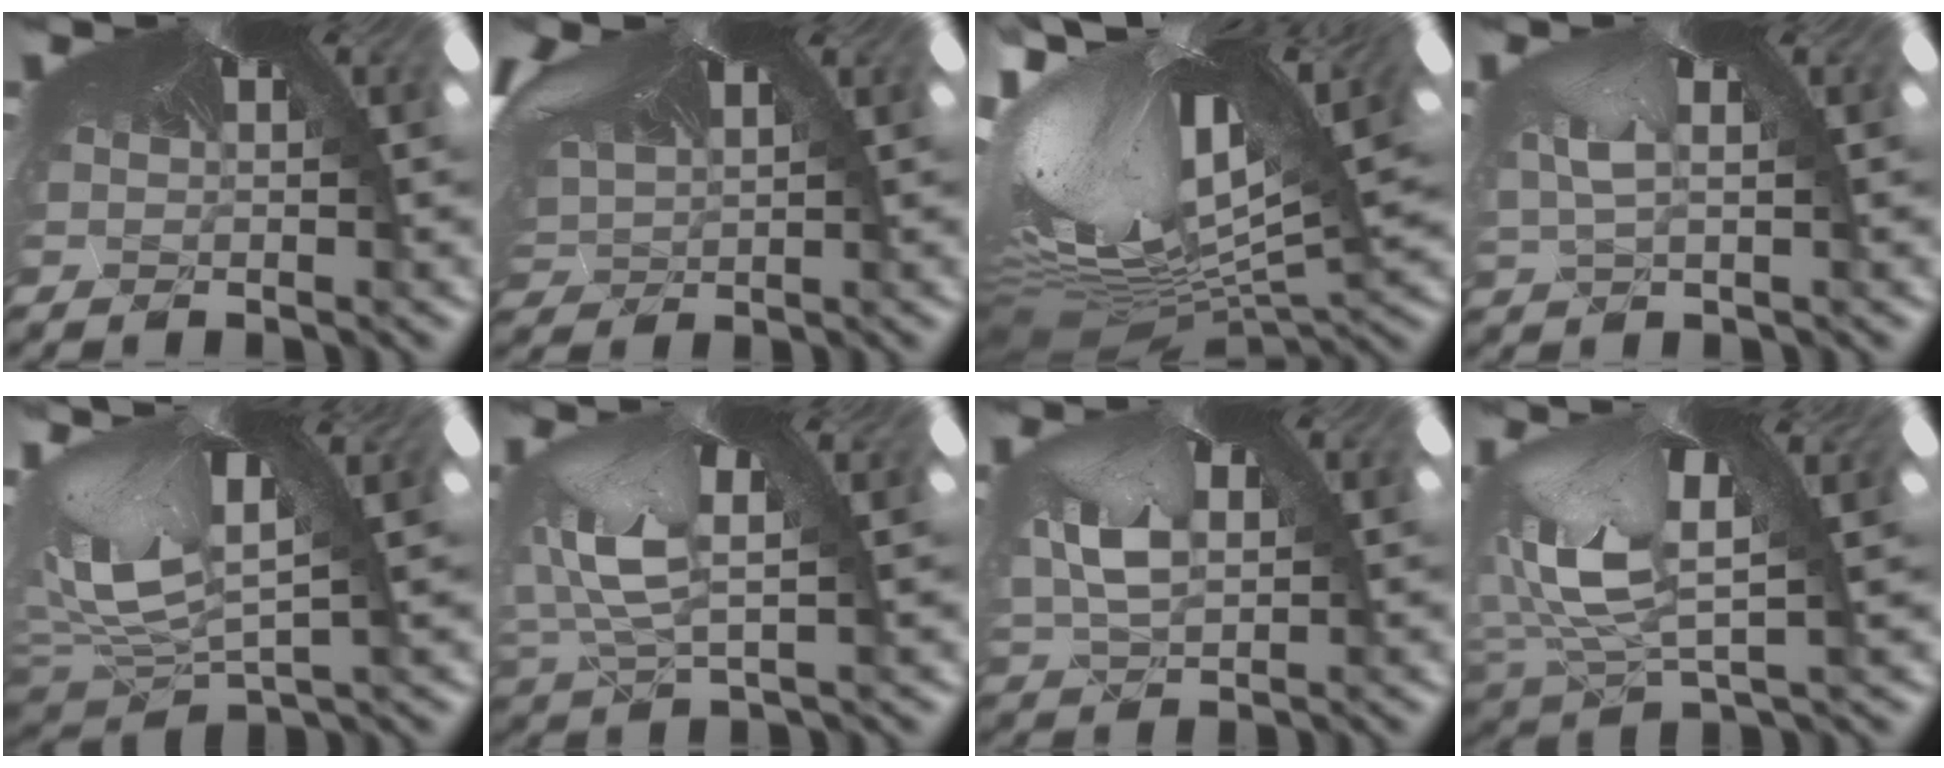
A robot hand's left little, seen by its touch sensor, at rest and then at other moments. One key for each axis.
{"total": 1.6, "fx": 0.4, "fy": 1.4, "fz": 0.5, "tx": -0.034, "ty": -0.014, "tz": 0.029}
{"total": 4.6, "fx": -3.5, "fy": 0.6, "fz": 2.9, "tx": -0.122, "ty": -0.093, "tz": -0.018}
{"total": 1.8, "fx": -1.6, "fy": 0.7, "fz": 0.6, "tx": -0.038, "ty": -0.024, "tz": 0.013}
{"total": 4.5, "fx": -3.9, "fy": 2.0, "fz": 1.2, "tx": -0.075, "ty": -0.086, "tz": -0.024}
{"total": 4.2, "fx": -3.7, "fy": 1.8, "fz": -0.6, "tx": -0.071, "ty": -0.076, "tz": -0.018}
{"total": 2.8, "fx": -0.9, "fy": 2.5, "fz": 1.0, "tx": -0.050, "ty": -0.017, "tz": 0.026}
{"total": 4.3, "fx": -3.6, "fy": 2.2, "fz": 0.8, "tx": -0.084, "ty": -0.083, "tz": -0.017}